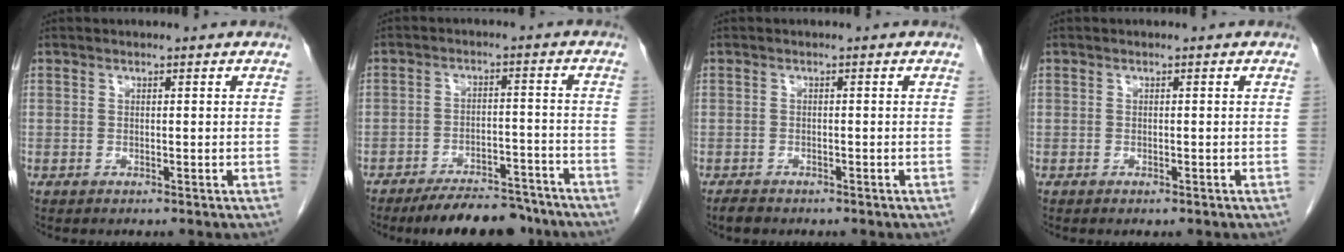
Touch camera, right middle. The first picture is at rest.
{"total": 11.0, "force": [-9.7, 3.4, 4.0], "torque": [-0.042, 0.011, -0.140]}
{"total": 1.8, "force": [-1.5, 0.7, 0.6], "torque": [-0.019, -0.003, -0.021]}
{"total": 0.5, "force": [-0.4, 0.2, 0.3], "torque": [-0.010, -0.002, -0.003]}